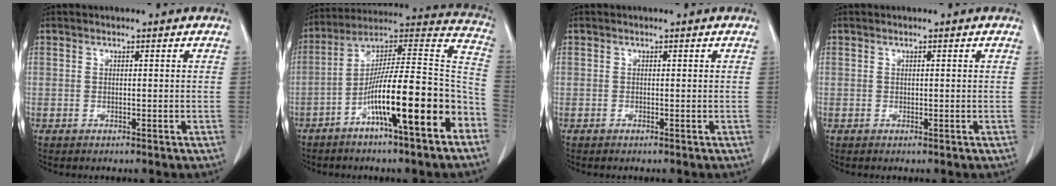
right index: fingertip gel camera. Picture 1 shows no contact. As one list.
[{"total": 19.9, "force": [-8.6, 2.0, 17.8], "torque": [-0.260, 0.018, -0.140]}, {"total": 0.0}, {"total": 0.0}]